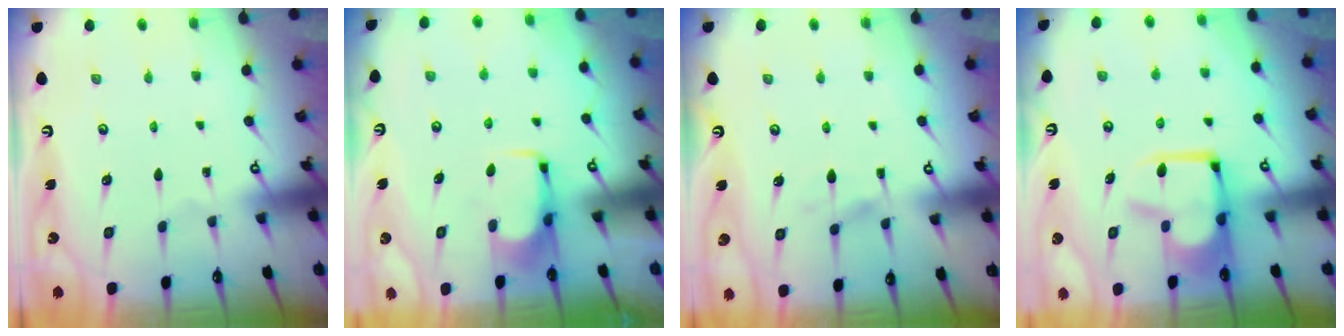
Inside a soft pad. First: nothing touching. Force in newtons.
{"total": 1.6, "press": 1.5, "slide": 0.5}
{"total": 5.9, "press": 5.9, "slide": 0.6}
{"total": 7.6, "press": 7.6, "slide": 0.7}